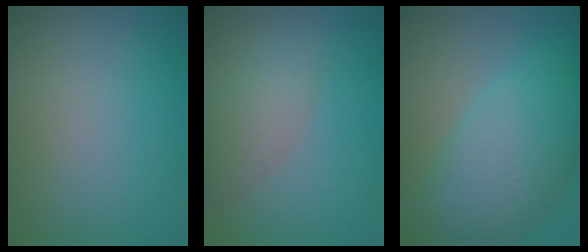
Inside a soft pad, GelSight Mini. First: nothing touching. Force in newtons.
{"total": 3.0, "press": 3.0, "slide": 0.1}
{"total": 8.4, "press": 8.4, "slide": 0.3}